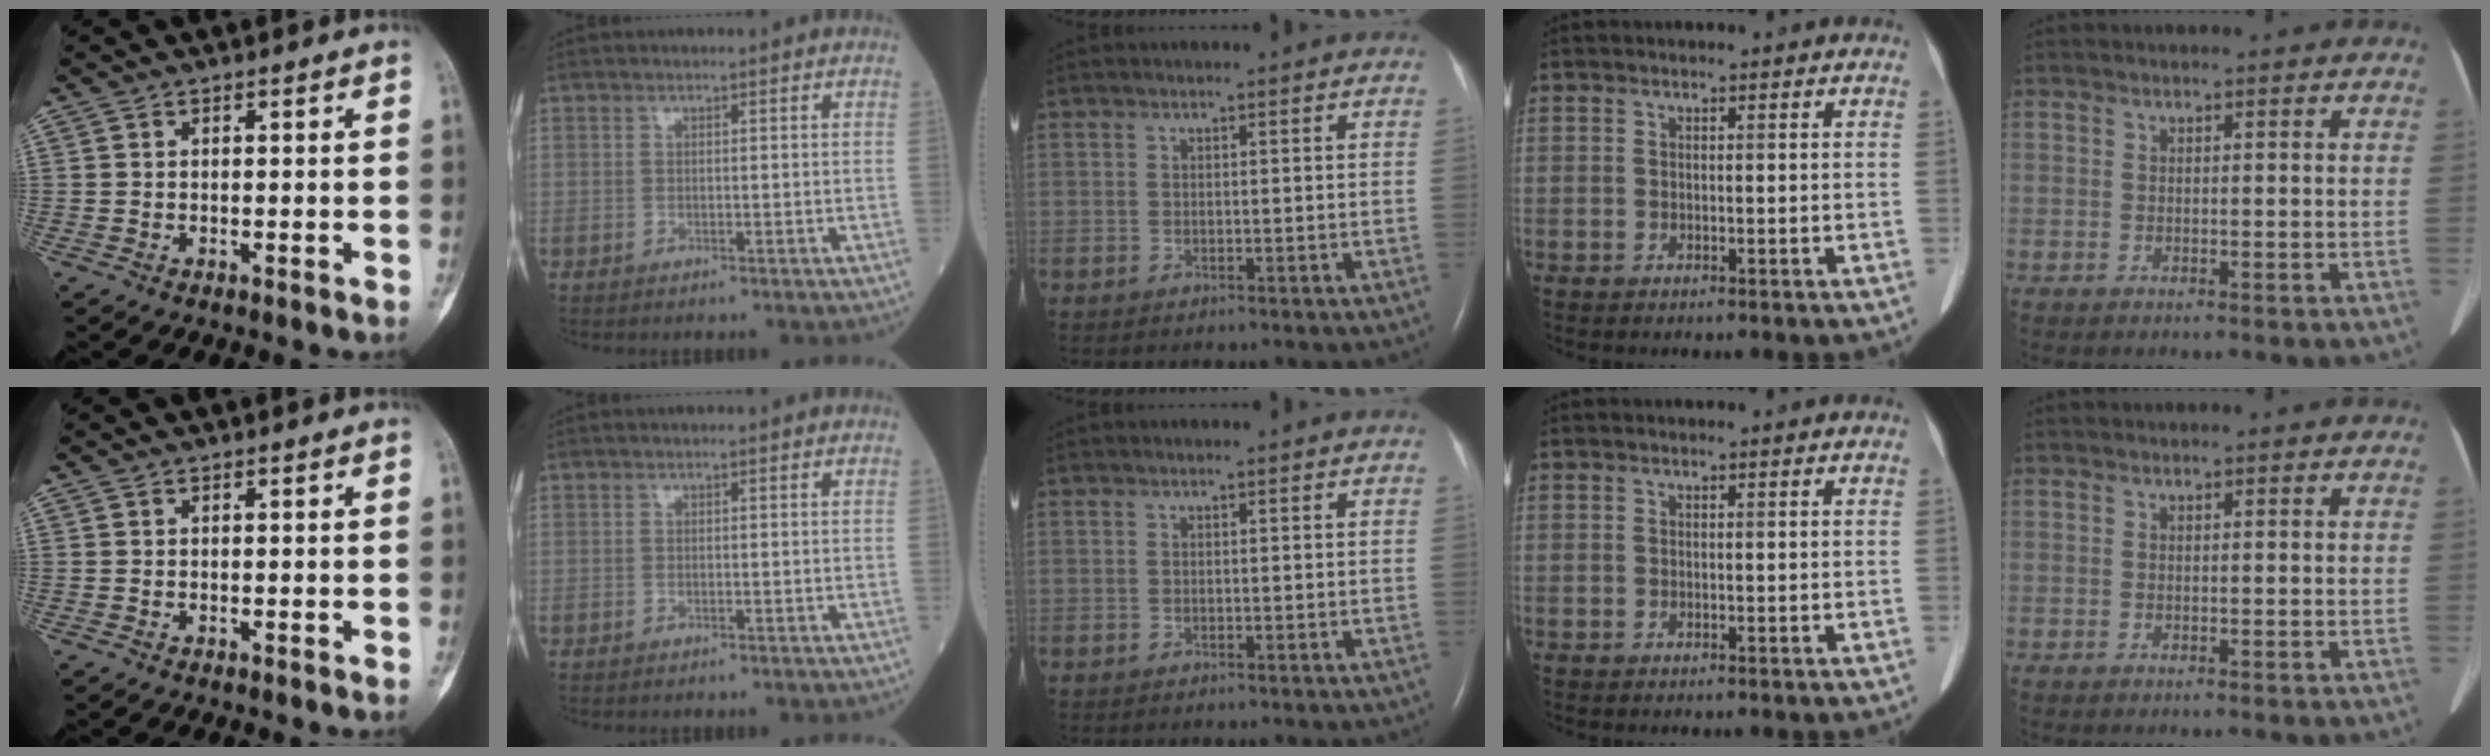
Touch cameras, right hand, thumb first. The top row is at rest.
{}